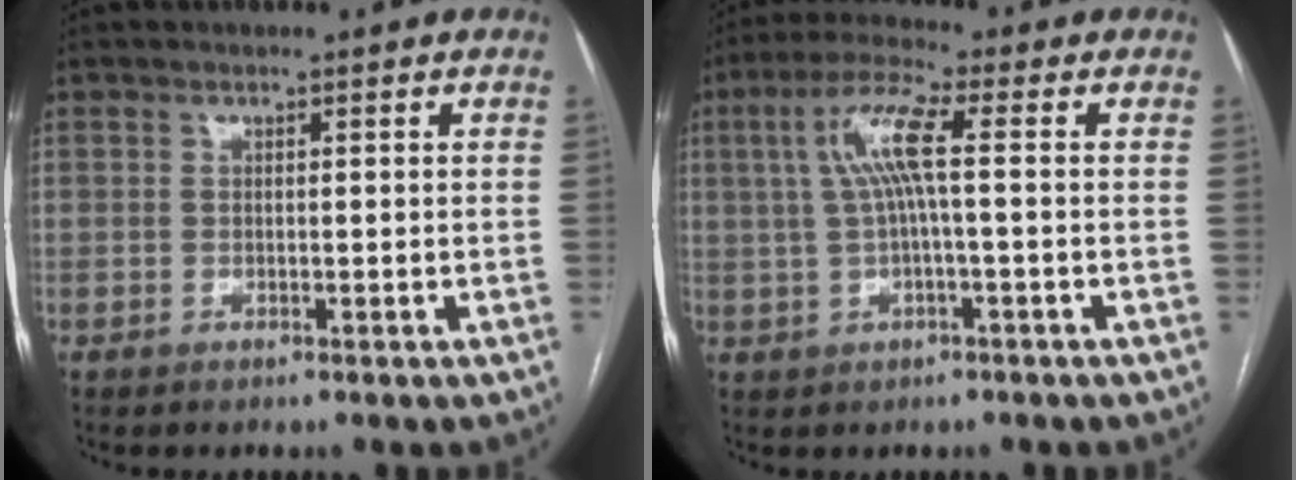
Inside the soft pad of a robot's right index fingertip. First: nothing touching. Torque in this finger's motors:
{"motor_torque": [1.06, 0.16, 0.58, 0.17]}